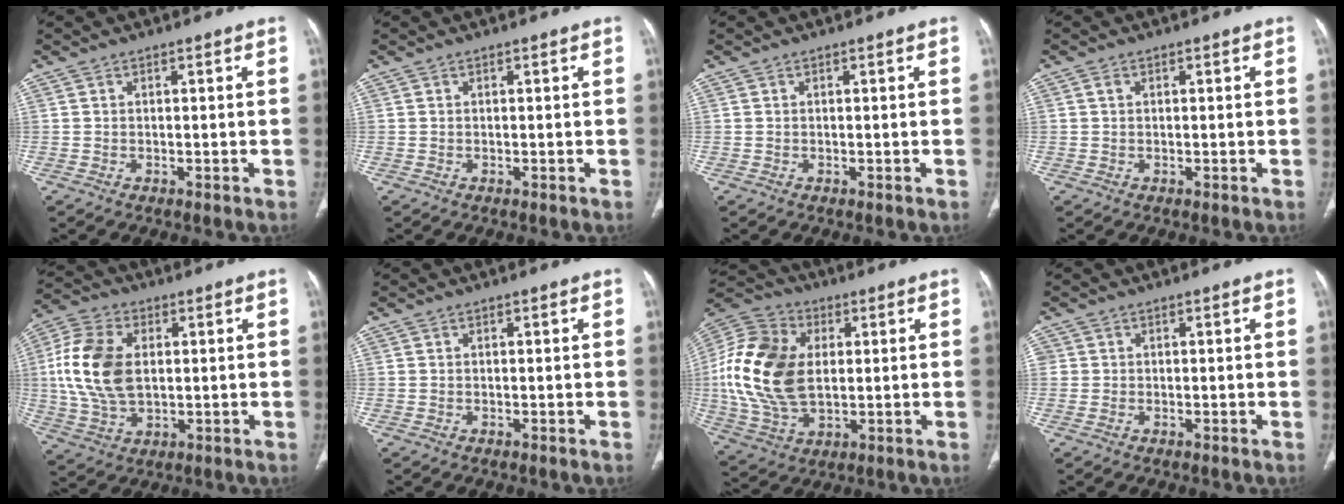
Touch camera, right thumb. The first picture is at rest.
{"total": 0.0}
{"total": 0.0}
{"total": 0.6, "force": [0.2, 0.4, 0.3], "torque": [-0.004, 0.001, 0.004]}
{"total": 14.9, "force": [1.6, 9.4, 11.4], "torque": [-0.234, 0.004, 0.032]}
{"total": 0.0}
{"total": 19.9, "force": [2.0, 12.9, 15.0], "torque": [-0.302, 0.000, 0.039]}
{"total": 0.9, "force": [0.0, 0.9, 0.1], "torque": [0.007, 0.003, 0.000]}